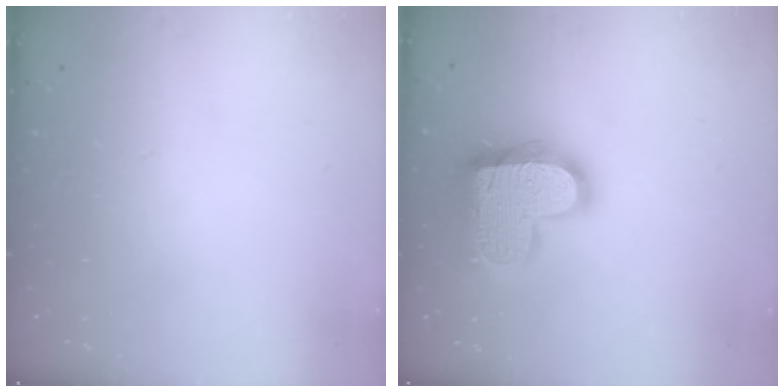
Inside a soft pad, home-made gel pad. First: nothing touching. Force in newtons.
{"total": 19.2, "press": 19.2, "slide": 1.3}